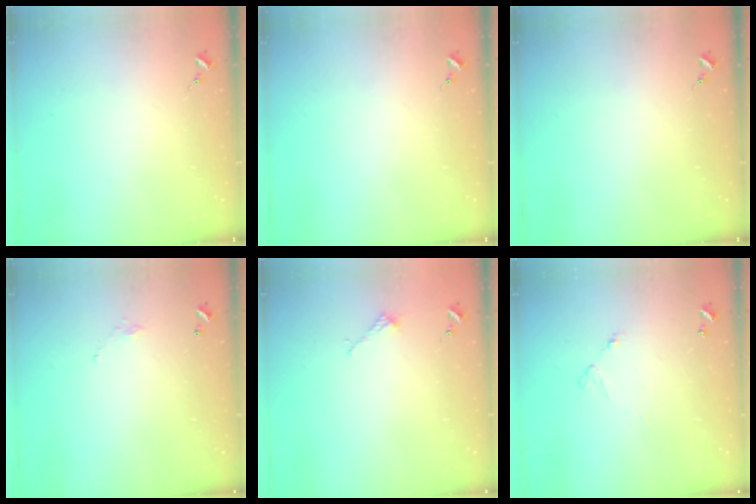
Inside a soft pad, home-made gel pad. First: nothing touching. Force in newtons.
{"total": 0.0}
{"total": 0.0}
{"total": 3.7, "press": 3.7, "slide": 0.1}
{"total": 2.2, "press": 2.2, "slide": 0.2}
{"total": 4.9, "press": 4.8, "slide": 0.3}